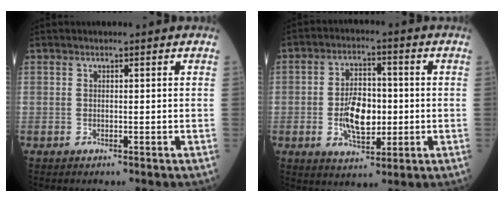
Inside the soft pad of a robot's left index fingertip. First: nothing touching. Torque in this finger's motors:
{"motor_torque": [0.30, 0.26, 0.50, 0.10]}